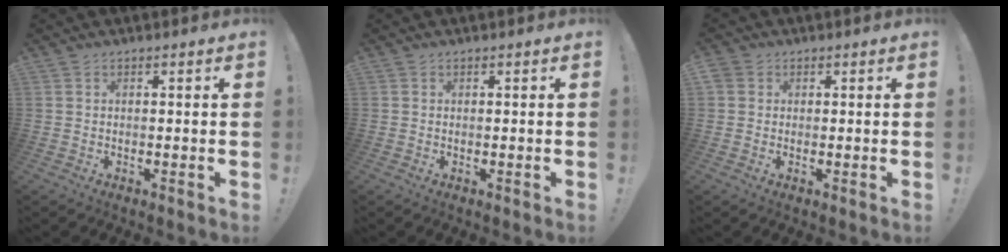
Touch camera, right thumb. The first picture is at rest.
{"total": 0.0}
{"total": 2.2, "force": [0.6, 1.9, 0.8], "torque": [-0.015, 0.002, 0.013]}